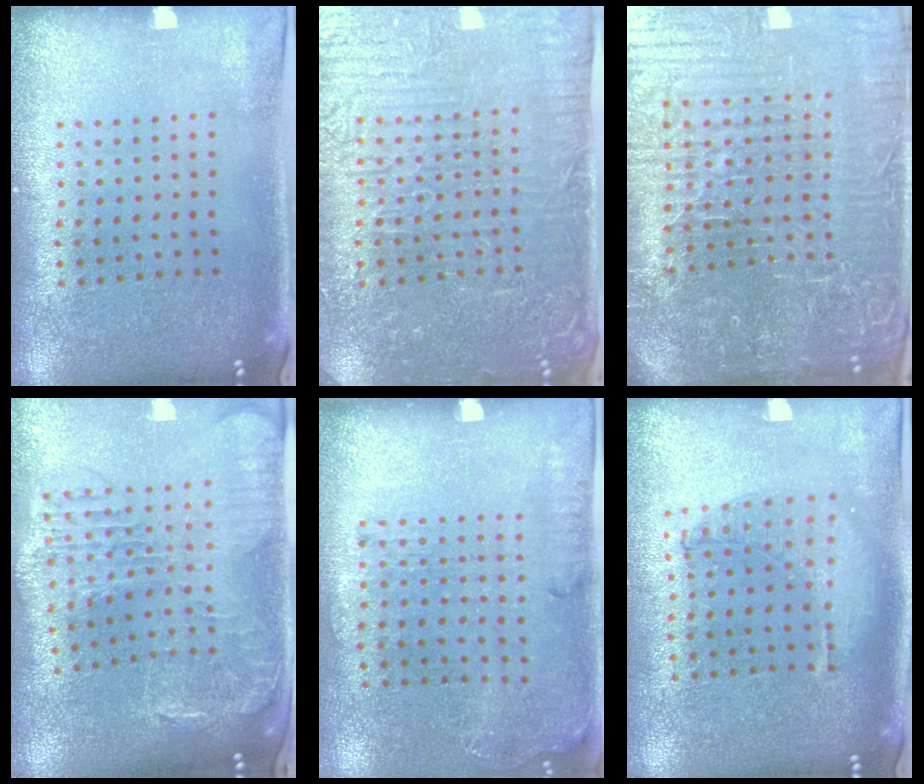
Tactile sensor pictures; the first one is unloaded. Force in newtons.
{"total": 4.8, "press": 4.5, "slide": 1.7}
{"total": 7.1, "press": 6.4, "slide": 3.2}
{"total": 1.9, "press": 1.8, "slide": 0.7}
{"total": 1.7, "press": 1.2, "slide": 1.2}
{"total": 0.7, "press": 0.7, "slide": 0.2}